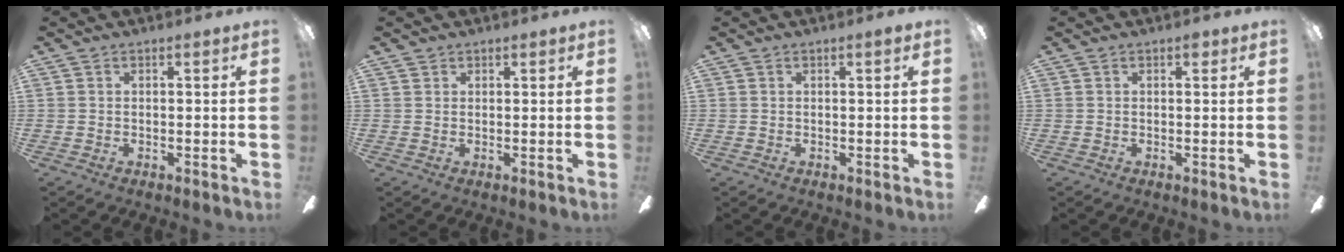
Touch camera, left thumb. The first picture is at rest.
{"total": 1.1, "force": [0.8, 0.6, -0.1], "torque": [0.003, 0.000, 0.016]}
{"total": 0.8, "force": [0.3, 0.1, 0.7], "torque": [-0.014, 0.002, 0.005]}
{"total": 1.0, "force": [0.5, 0.6, 0.6], "torque": [-0.004, 0.000, 0.007]}